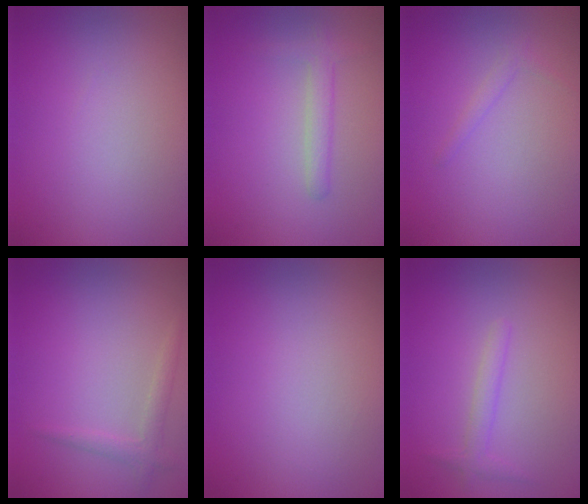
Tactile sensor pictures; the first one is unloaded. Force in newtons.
{"total": 1.8, "press": 1.8, "slide": 0.1}
{"total": 0.8, "press": 0.8, "slide": 0.1}
{"total": 1.5, "press": 1.5, "slide": 0.1}
{"total": 0.0}
{"total": 1.4, "press": 1.4, "slide": 0.0}